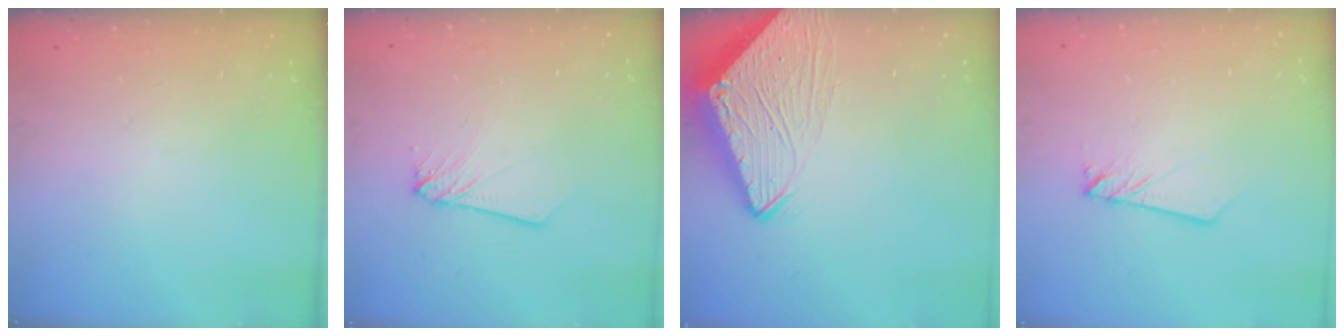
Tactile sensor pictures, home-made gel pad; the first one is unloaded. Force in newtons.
{"total": 3.1, "press": 3.0, "slide": 0.3}
{"total": 8.0, "press": 8.0, "slide": 0.7}
{"total": 1.9, "press": 1.9, "slide": 0.2}